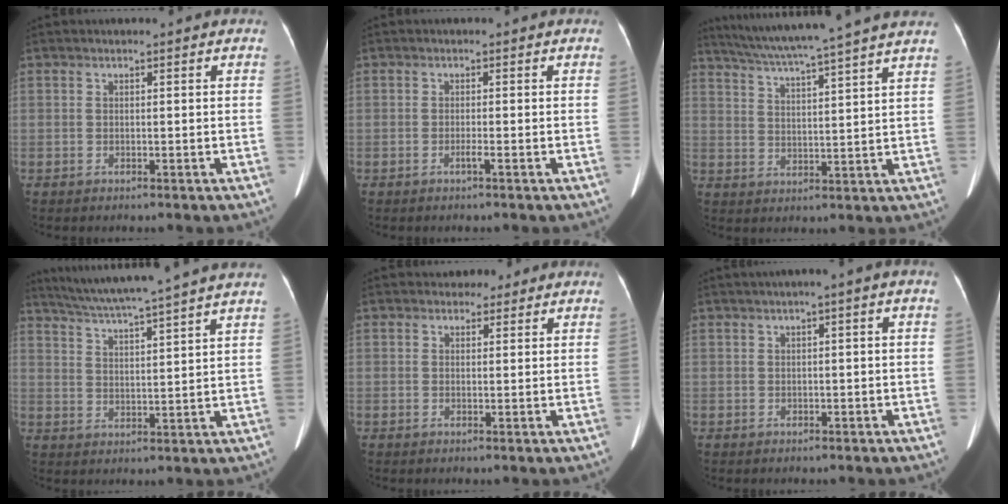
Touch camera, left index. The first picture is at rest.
{"total": 1.0, "force": [-0.6, -0.2, 0.8], "torque": [-0.015, 0.001, -0.010]}
{"total": 18.5, "force": [16.0, -1.3, 9.1], "torque": [-0.160, 0.006, 0.222]}
{"total": 15.3, "force": [13.3, -1.5, 7.2], "torque": [-0.129, 0.006, 0.190]}
{"total": 2.4, "force": [1.8, 1.5, 0.2], "torque": [0.004, 0.003, 0.018]}
{"total": 1.6, "force": [0.2, 0.1, 1.5], "torque": [-0.021, 0.012, 0.003]}